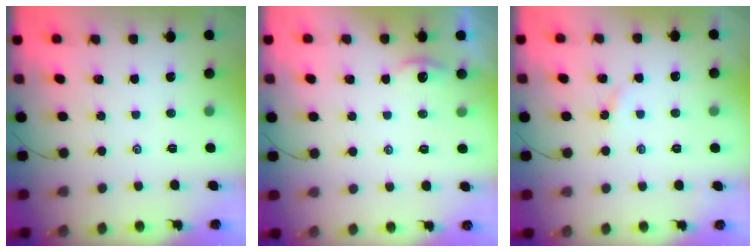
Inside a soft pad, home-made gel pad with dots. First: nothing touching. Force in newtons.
{"total": 2.0, "press": 2.0, "slide": 0.1}
{"total": 1.7, "press": 1.6, "slide": 0.3}